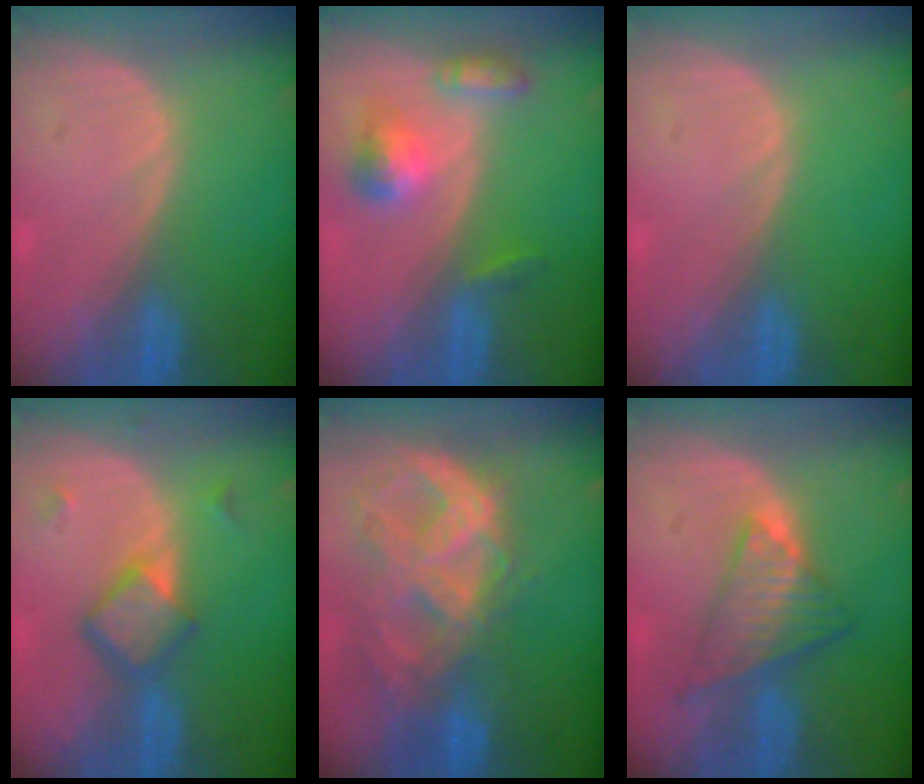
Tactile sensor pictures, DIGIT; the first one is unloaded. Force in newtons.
{"total": 5.7, "press": 5.2, "slide": 2.4}
{"total": 0.0}
{"total": 5.8, "press": 5.1, "slide": 2.7}
{"total": 10.9, "press": 9.2, "slide": 5.8}
{"total": 7.2, "press": 6.7, "slide": 2.7}